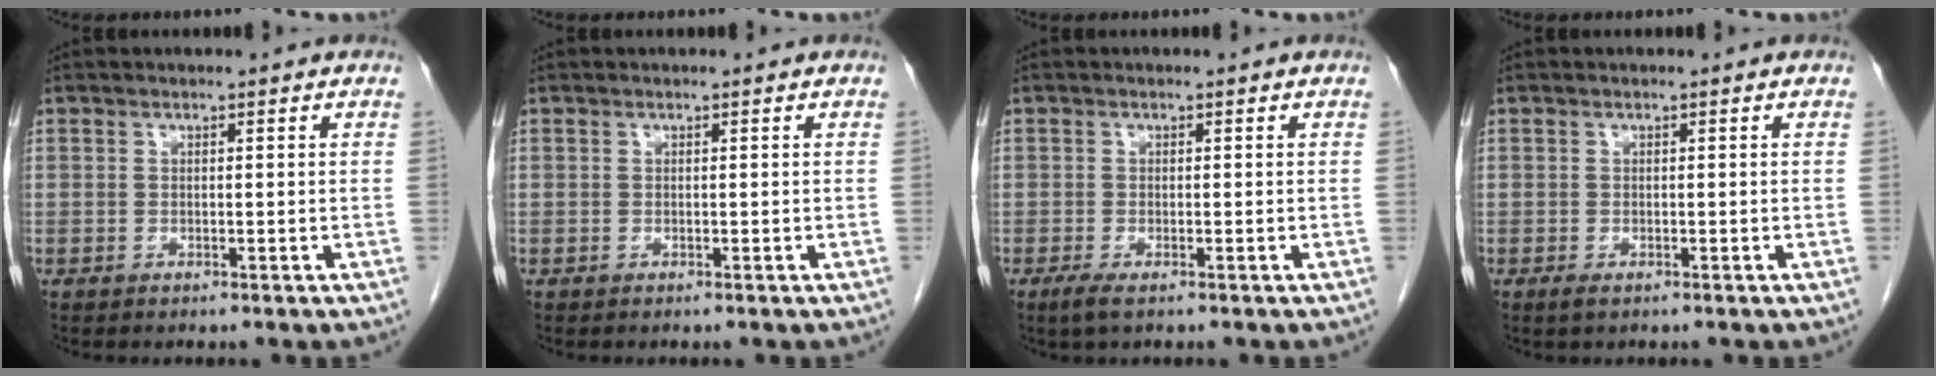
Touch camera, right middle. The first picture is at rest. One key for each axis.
{"total": 0.0}
{"total": 1.8, "fx": -1.1, "fy": 0.3, "fz": 1.4, "tx": -0.034, "ty": -0.006, "tz": -0.021}
{"total": 1.0, "fx": -0.6, "fy": 0.4, "fz": 0.7, "tx": -0.015, "ty": -0.002, "tz": -0.006}